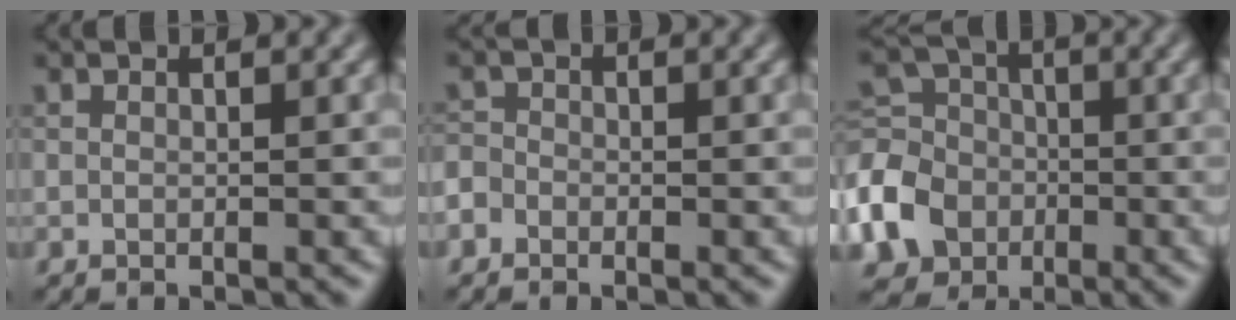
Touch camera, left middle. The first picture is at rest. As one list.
[{"total": 1.5, "force": [-0.9, 1.2, 0.4], "torque": [0.001, 0.007, -0.020]}, {"total": 7.3, "force": [-2.7, 6.0, 3.1], "torque": [-0.082, 0.003, -0.068]}]